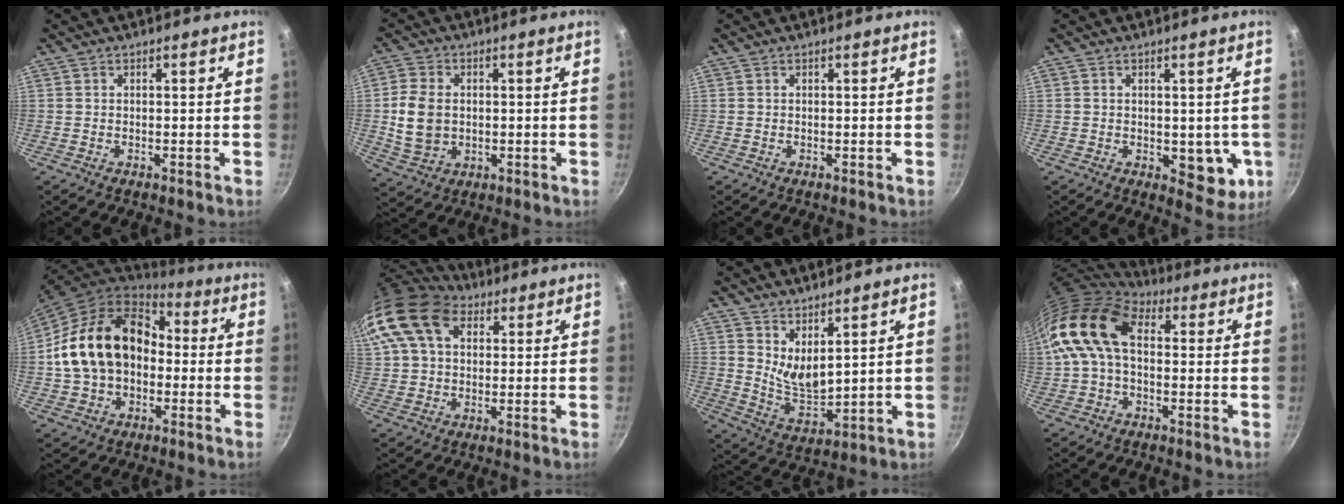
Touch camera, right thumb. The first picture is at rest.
{"total": 9.1, "force": [0.2, 6.9, 5.8], "torque": [-0.101, -0.002, 0.007]}
{"total": 0.0}
{"total": 7.6, "force": [-0.9, 4.6, 6.0], "torque": [-0.048, -0.010, -0.006]}
{"total": 20.1, "force": [0.1, 15.0, 13.3], "torque": [-0.222, 0.051, -0.002]}
{"total": 20.0, "force": [7.8, 13.9, 12.1], "torque": [-0.262, 0.031, 0.133]}
{"total": 7.6, "force": [4.6, 3.1, 5.2], "torque": [-0.079, -0.057, 0.093]}
{"total": 14.0, "force": [1.8, 9.0, 10.5], "torque": [-0.185, 0.020, 0.016]}